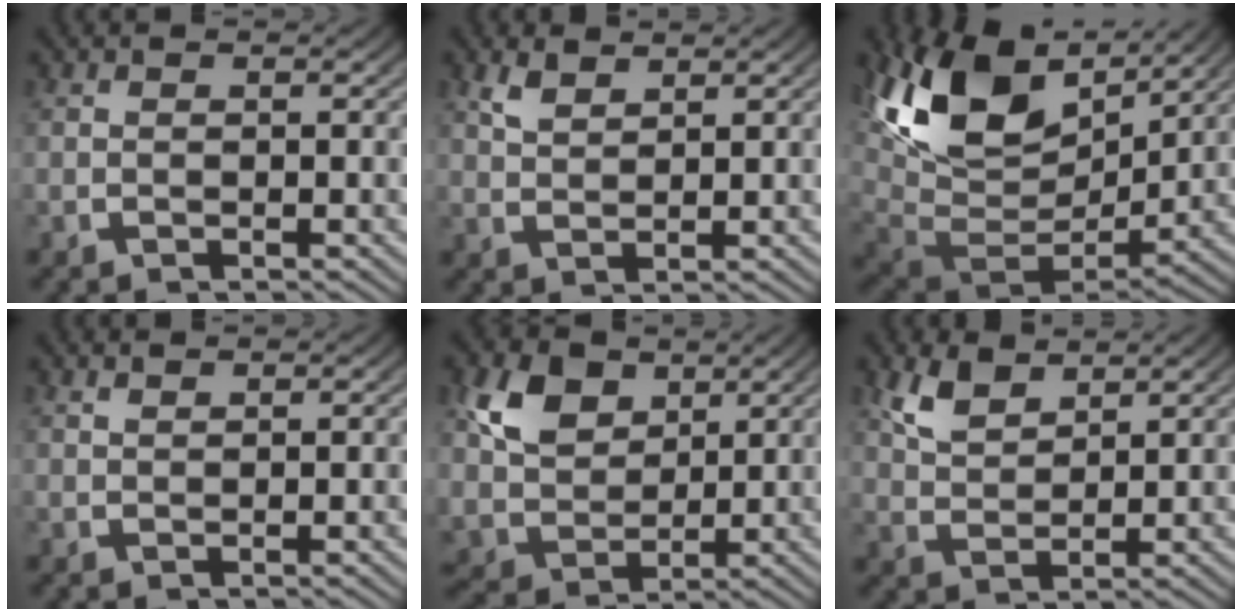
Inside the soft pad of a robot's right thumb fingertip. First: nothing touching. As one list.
[{"total": 2.2, "force": [1.9, 0.6, 0.8], "torque": [-0.012, 0.003, 0.045]}, {"total": 14.3, "force": [2.8, 9.2, 10.6], "torque": [-0.237, -0.041, 0.064]}, {"total": 0.7, "force": [0.7, 0.0, 0.0], "torque": [0.004, 0.001, 0.018]}, {"total": 8.3, "force": [2.2, 6.2, 5.1], "torque": [-0.124, -0.030, 0.050]}, {"total": 3.7, "force": [2.8, 1.6, 1.9], "torque": [-0.042, -0.002, 0.062]}]